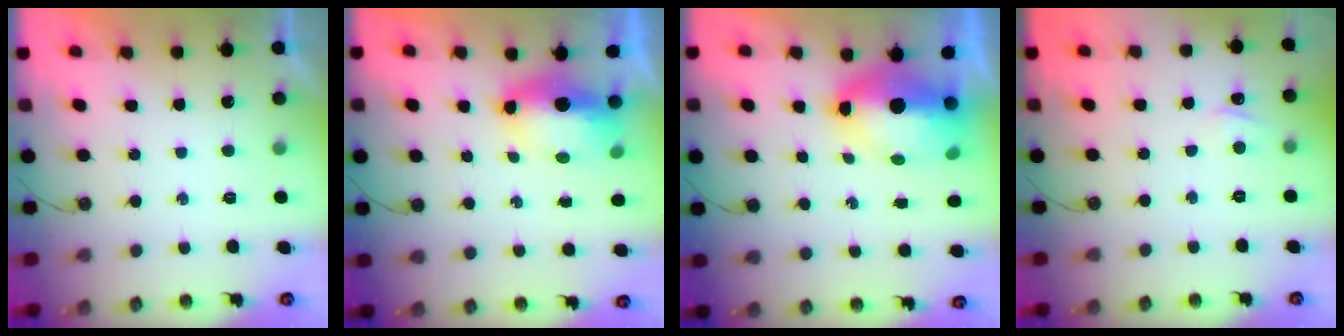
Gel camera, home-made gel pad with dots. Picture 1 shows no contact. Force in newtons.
{"total": 8.1, "press": 7.9, "slide": 1.4}
{"total": 11.5, "press": 11.3, "slide": 1.8}
{"total": 2.4, "press": 2.4, "slide": 0.3}